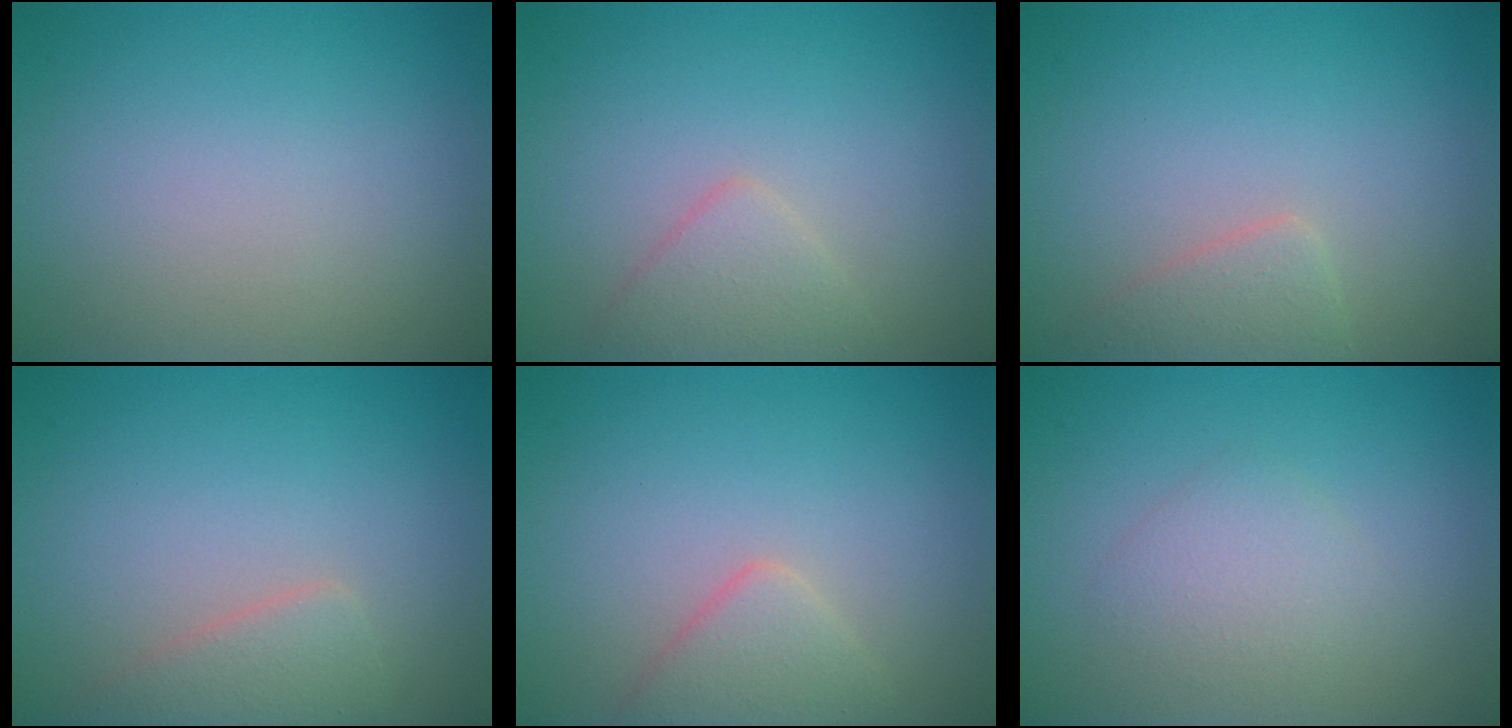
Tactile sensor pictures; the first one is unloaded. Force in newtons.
{"total": 2.1, "press": 2.1, "slide": 0.1}
{"total": 1.9, "press": 1.9, "slide": 0.2}
{"total": 2.3, "press": 2.3, "slide": 0.1}
{"total": 2.6, "press": 2.6, "slide": 0.2}
{"total": 2.1, "press": 2.1, "slide": 0.1}